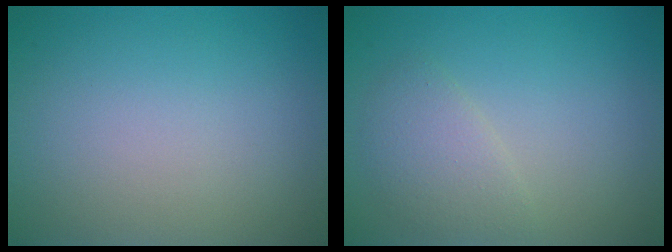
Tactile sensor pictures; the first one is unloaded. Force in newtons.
{"total": 2.3, "press": 2.3, "slide": 0.1}